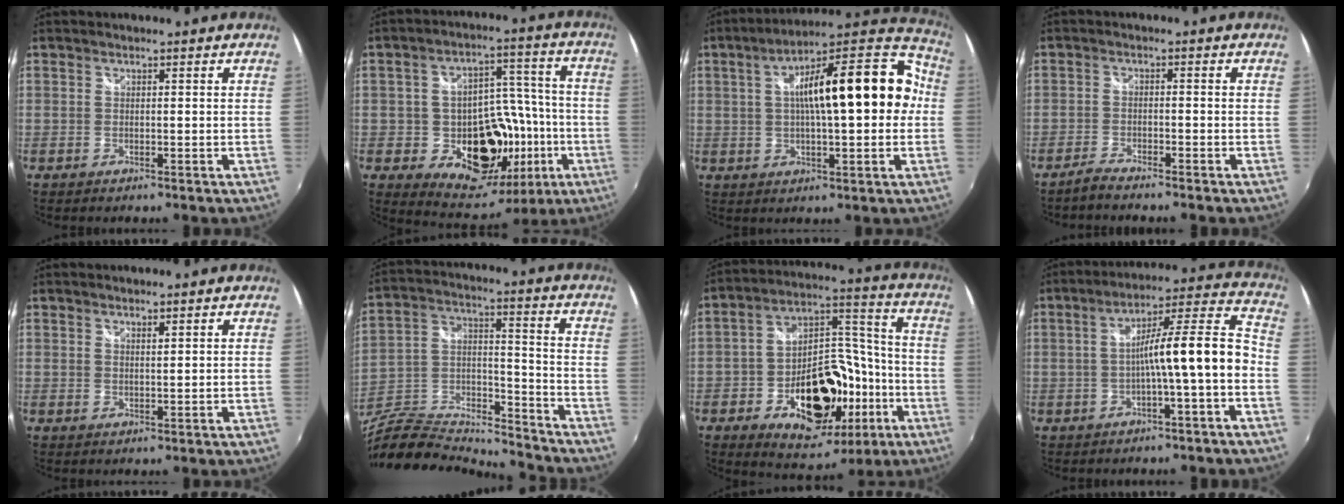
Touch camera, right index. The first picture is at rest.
{"total": 19.6, "force": [-5.0, 14.3, 12.4], "torque": [-0.230, 0.025, -0.051]}
{"total": 21.0, "force": [2.0, 6.6, 19.9], "torque": [-0.306, 0.036, 0.024]}
{"total": 2.8, "force": [-2.7, 0.0, 0.9], "torque": [-0.038, -0.004, -0.056]}
{"total": 1.3, "force": [1.0, 0.2, 0.7], "torque": [-0.011, -0.001, 0.018]}
{"total": 18.6, "force": [-16.2, 4.8, 7.9], "torque": [-0.178, 0.003, -0.290]}
{"total": 21.5, "force": [-8.5, 13.3, 14.6], "torque": [-0.269, 0.040, -0.111]}
{"total": 11.4, "force": [-2.9, 0.4, 11.0], "torque": [-0.159, 0.033, -0.034]}